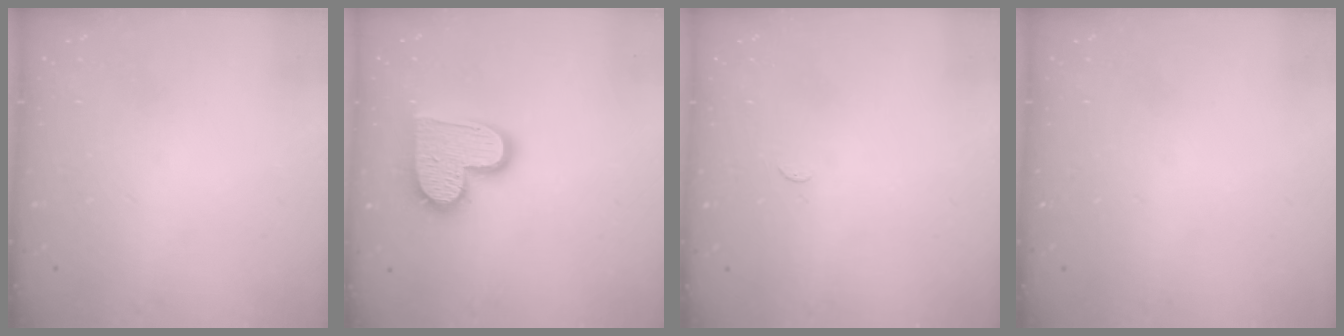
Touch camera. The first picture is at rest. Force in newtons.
{"total": 14.4, "press": 14.4, "slide": 1.0}
{"total": 2.9, "press": 2.8, "slide": 0.4}
{"total": 0.0}